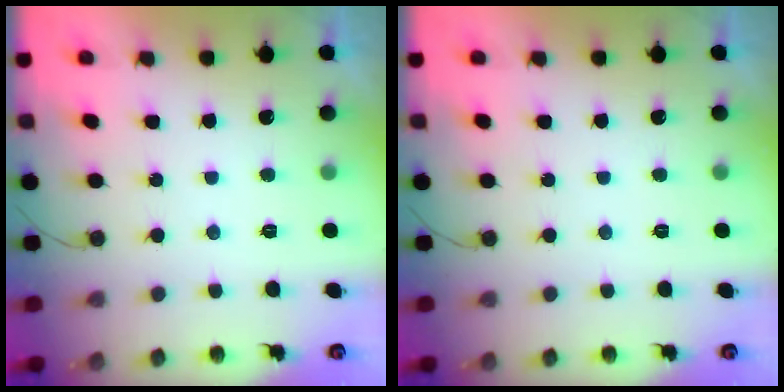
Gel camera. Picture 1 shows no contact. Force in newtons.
{"total": 0.0}